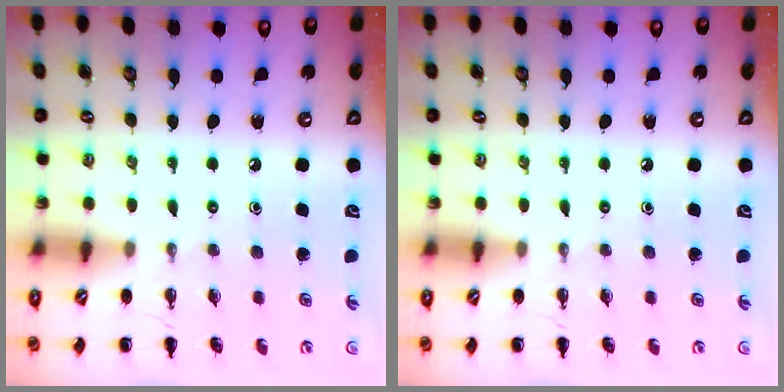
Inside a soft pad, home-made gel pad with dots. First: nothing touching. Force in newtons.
{"total": 0.0}